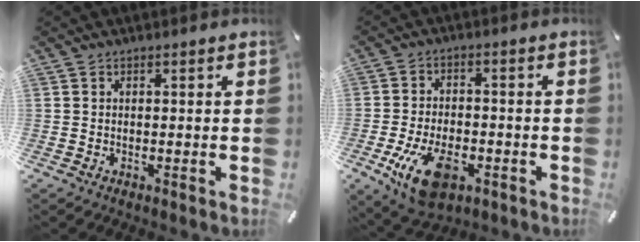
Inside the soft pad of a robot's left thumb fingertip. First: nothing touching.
{"total": 12.1, "force": [-4.9, 6.9, 8.6], "torque": [-0.161, 0.006, -0.088]}